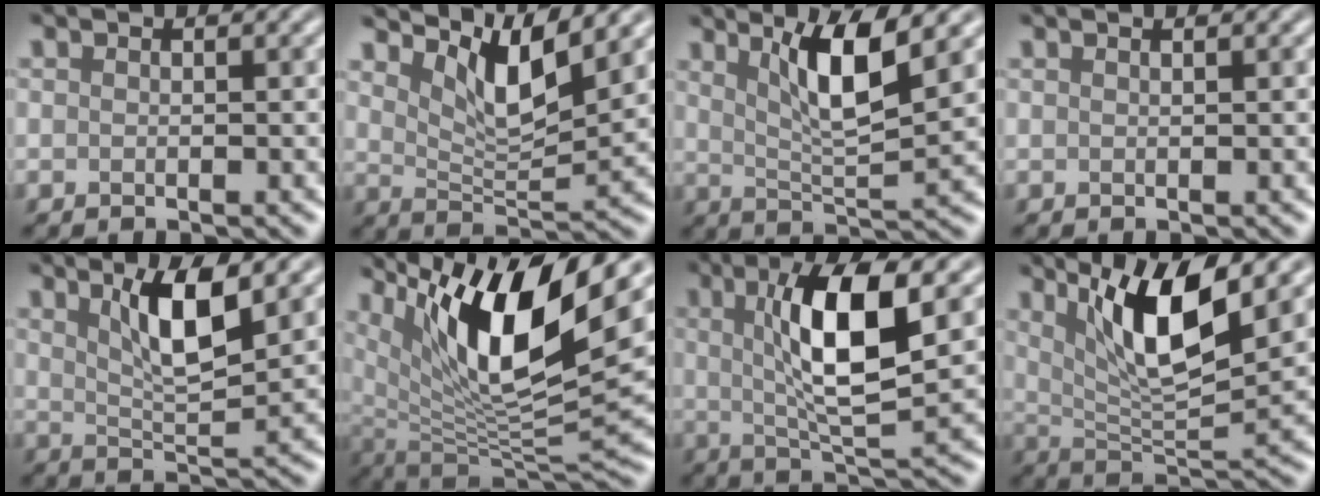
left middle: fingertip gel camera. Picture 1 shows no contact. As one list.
[{"total": 5.2, "force": [3.4, 1.3, 3.7], "torque": [-0.075, -0.008, 0.061]}, {"total": 5.7, "force": [2.6, 0.9, 4.9], "torque": [-0.085, -0.002, 0.049]}, {"total": 0.0}, {"total": 5.3, "force": [2.5, 1.1, 4.5], "torque": [-0.081, -0.002, 0.046]}, {"total": 13.1, "force": [6.8, 3.4, 10.6], "torque": [-0.191, -0.001, 0.131]}, {"total": 8.4, "force": [2.0, 2.0, 7.9], "torque": [-0.130, 0.000, 0.037]}, {"total": 7.9, "force": [3.6, 1.9, 6.8], "torque": [-0.113, -0.007, 0.067]}]